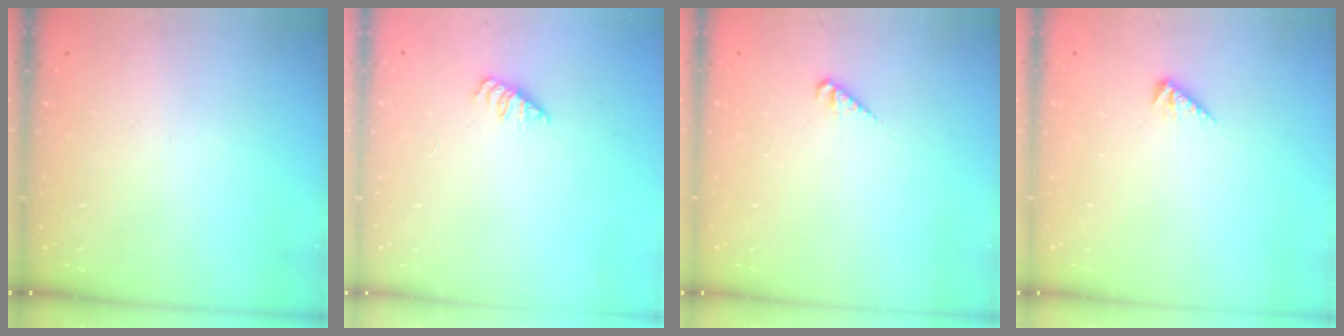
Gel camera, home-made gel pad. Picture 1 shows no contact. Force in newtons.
{"total": 1.4, "press": 1.3, "slide": 0.3}
{"total": 1.8, "press": 1.8, "slide": 0.3}
{"total": 2.7, "press": 2.7, "slide": 0.6}